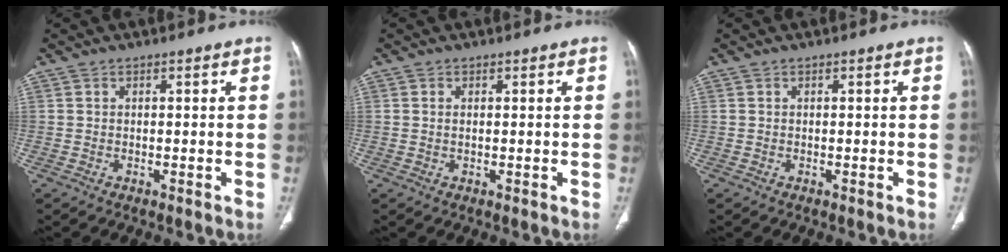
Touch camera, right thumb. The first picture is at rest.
{"total": 0.6, "force": [0.1, 0.3, 0.5], "torque": [-0.014, 0.002, 0.003]}
{"total": 0.0}